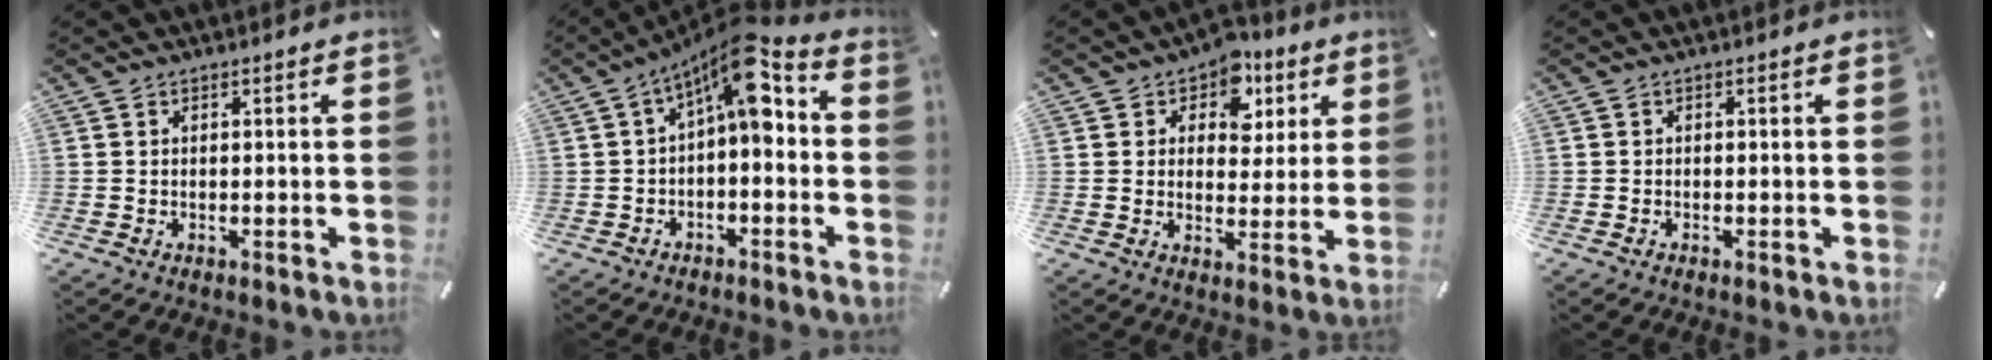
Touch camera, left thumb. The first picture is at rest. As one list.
[{"total": 10.3, "force": [3.3, 4.2, 8.8], "torque": [-0.145, -0.020, 0.056]}, {"total": 8.4, "force": [4.3, 6.5, 3.2], "torque": [-0.037, -0.028, 0.069]}, {"total": 0.0}]